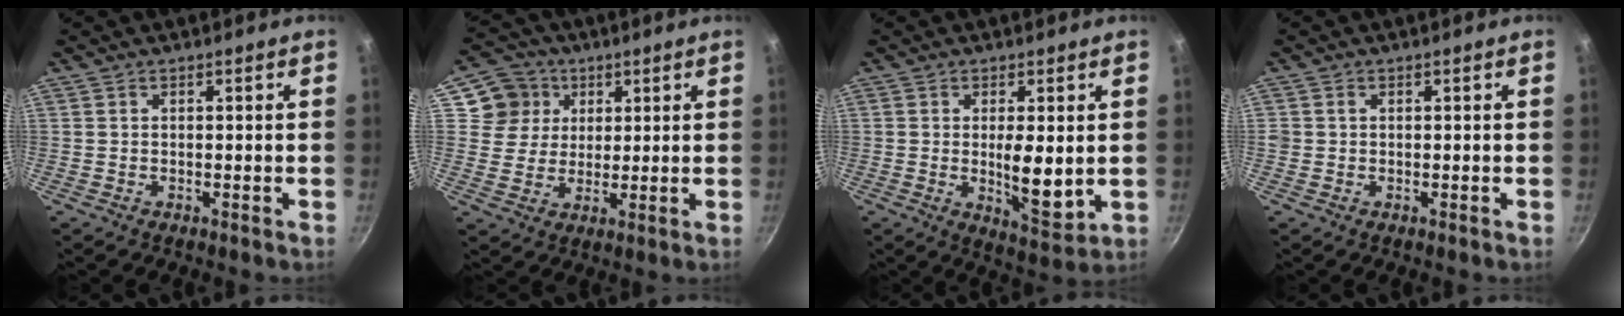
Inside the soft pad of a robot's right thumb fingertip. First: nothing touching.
{"total": 8.8, "force": [3.4, 7.8, 2.0], "torque": [0.000, 0.000, 0.052]}
{"total": 8.4, "force": [0.2, 3.0, 7.8], "torque": [-0.119, -0.027, 0.014]}
{"total": 0.9, "force": [-0.1, 0.9, 0.2], "torque": [-0.001, 0.002, -0.003]}